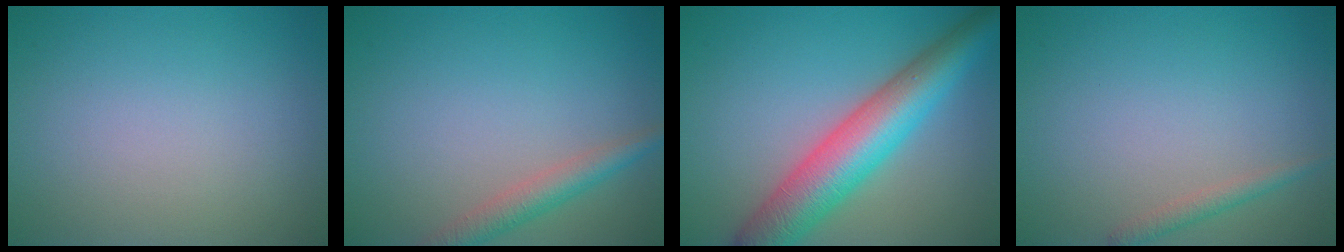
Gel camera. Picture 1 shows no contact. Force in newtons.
{"total": 2.7, "press": 2.7, "slide": 0.1}
{"total": 8.4, "press": 8.4, "slide": 0.4}
{"total": 1.3, "press": 1.3, "slide": 0.1}